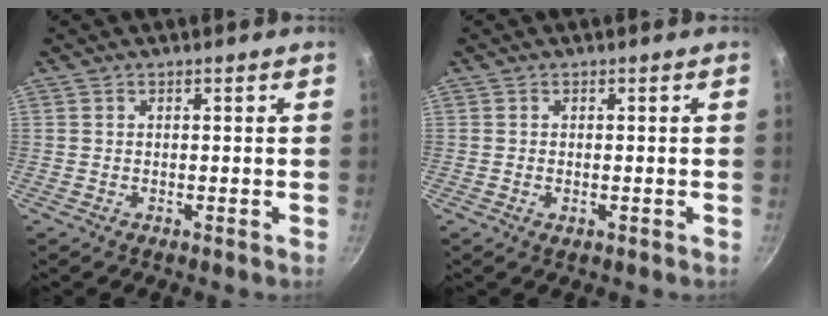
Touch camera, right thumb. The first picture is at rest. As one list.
[{"total": 1.1, "force": [-0.3, 0.5, 0.9], "torque": [-0.016, -0.001, -0.004]}]